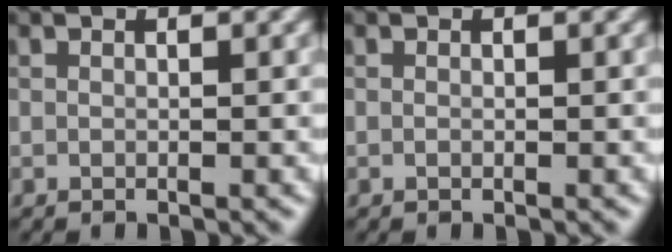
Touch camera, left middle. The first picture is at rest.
{"total": 0.0}